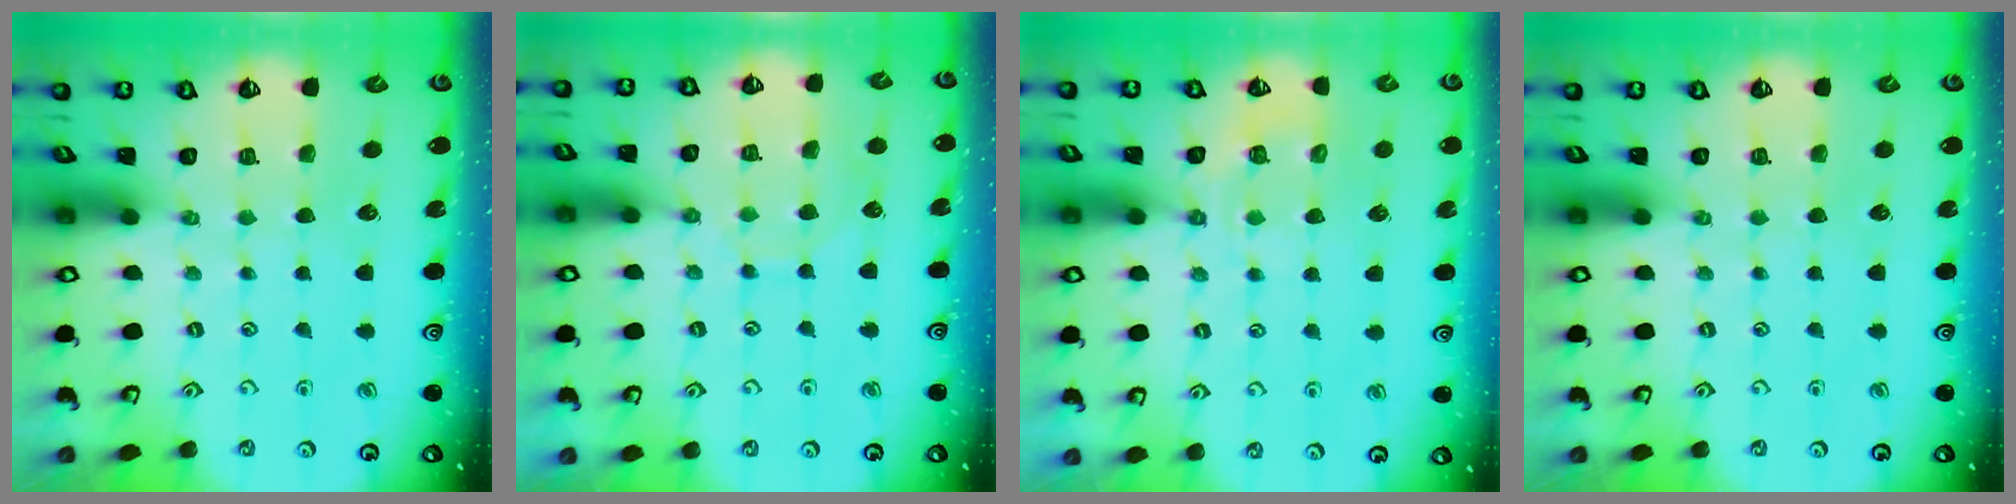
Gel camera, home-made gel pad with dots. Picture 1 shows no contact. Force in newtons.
{"total": 7.8, "press": 7.8, "slide": 0.6}
{"total": 6.2, "press": 6.1, "slide": 1.0}
{"total": 0.0}